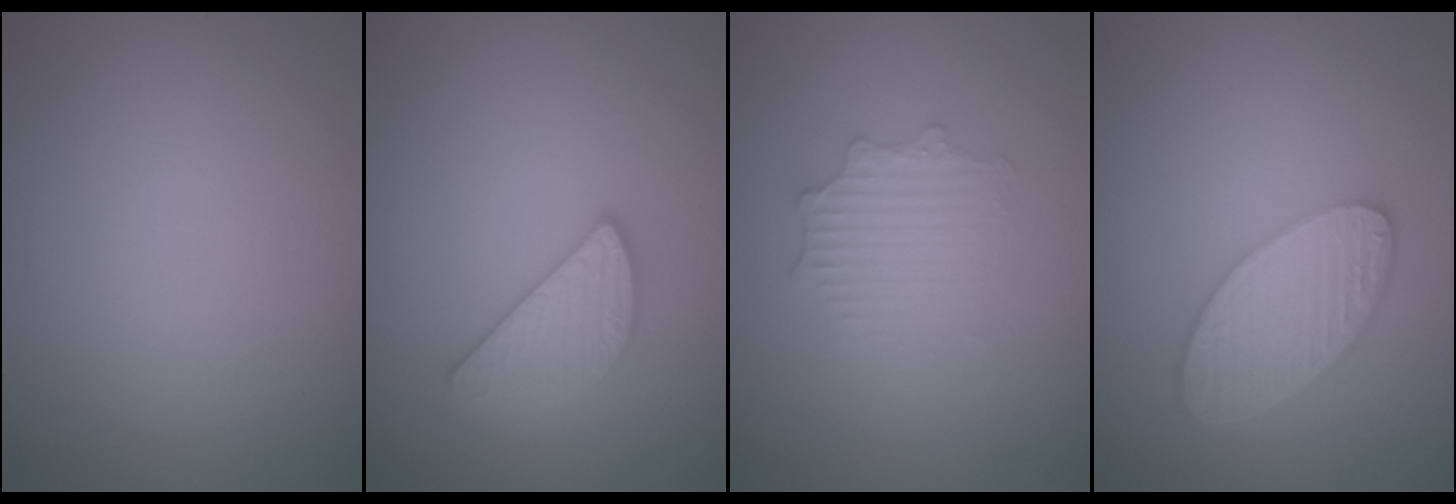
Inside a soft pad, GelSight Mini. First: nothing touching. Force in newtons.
{"total": 2.7, "press": 2.7, "slide": 0.1}
{"total": 2.6, "press": 2.6, "slide": 0.4}
{"total": 6.1, "press": 4.7, "slide": 3.9}